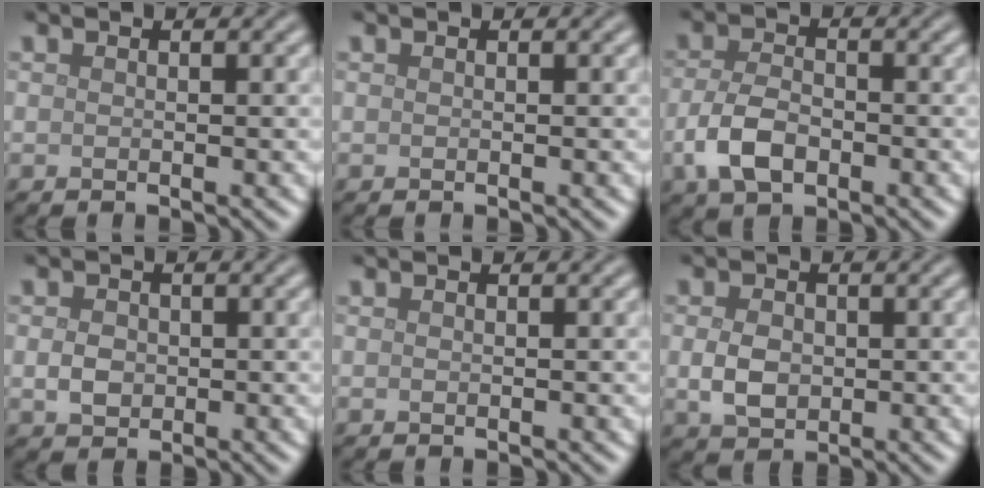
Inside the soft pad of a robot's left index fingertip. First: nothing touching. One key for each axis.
{"total": 0.0}
{"total": 4.4, "fx": -1.6, "fy": 2.6, "fz": 3.1, "tx": -0.067, "ty": -0.003, "tz": -0.036}
{"total": 2.2, "fx": -0.1, "fy": 1.8, "fz": 1.2, "tx": -0.022, "ty": -0.002, "tz": -0.005}
{"total": 0.0}
{"total": 3.1, "fx": -0.1, "fy": 2.4, "fz": 2.0, "tx": -0.042, "ty": -0.002, "tz": -0.005}